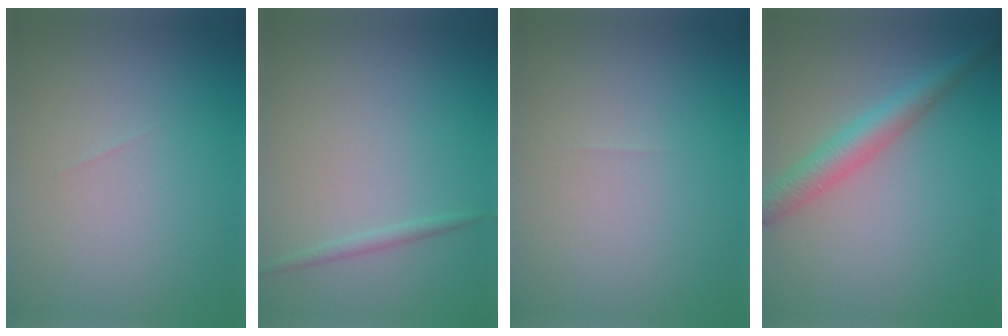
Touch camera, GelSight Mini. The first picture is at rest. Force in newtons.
{"total": 0.9, "press": 0.9, "slide": 0.0}
{"total": 0.0}
{"total": 3.5, "press": 3.5, "slide": 0.1}